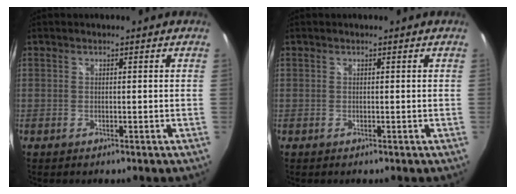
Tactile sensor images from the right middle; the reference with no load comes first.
{"total": 0.0}